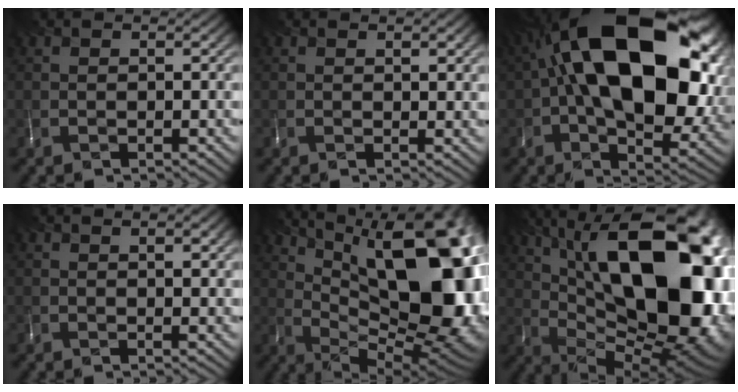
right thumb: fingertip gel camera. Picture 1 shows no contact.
{"total": 1.3, "force": [0.8, 0.4, 1.0], "torque": [-0.019, -0.006, 0.014]}
{"total": 21.4, "force": [3.9, 12.3, 17.1], "torque": [-0.329, 0.008, 0.069]}
{"total": 2.1, "force": [1.0, 0.7, 1.6], "torque": [-0.029, -0.004, 0.018]}
{"total": 20.2, "force": [6.5, 9.5, 16.6], "torque": [-0.222, 0.020, 0.101]}
{"total": 22.1, "force": [6.0, 11.4, 18.0], "torque": [-0.283, 0.031, 0.104]}